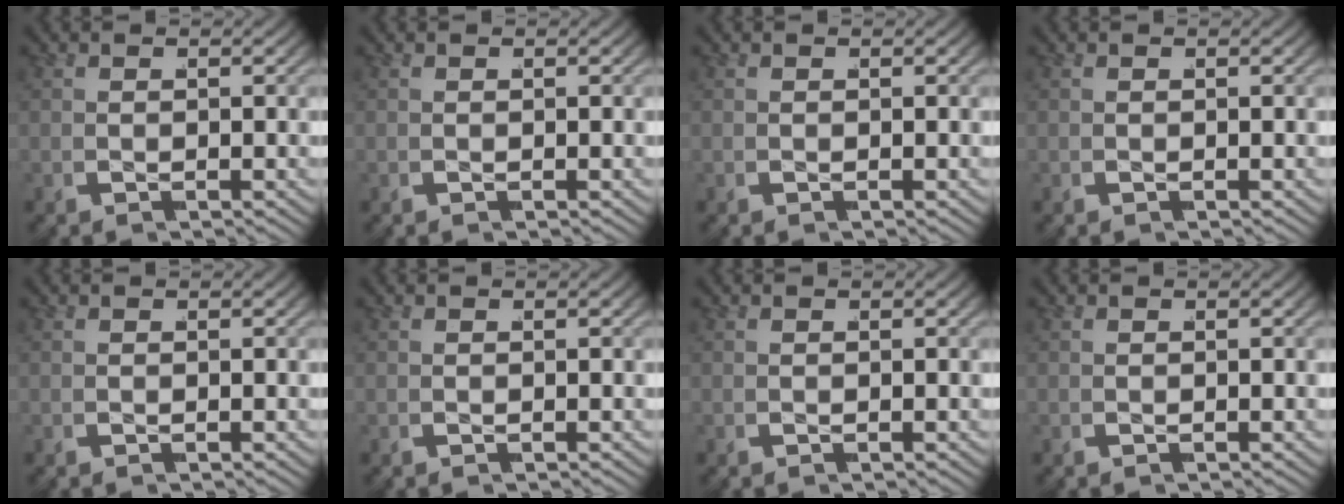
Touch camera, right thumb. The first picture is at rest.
{"total": 0.0}
{"total": 0.0}
{"total": 0.0}
{"total": 0.0}
{"total": 0.0}
{"total": 0.0}
{"total": 0.0}